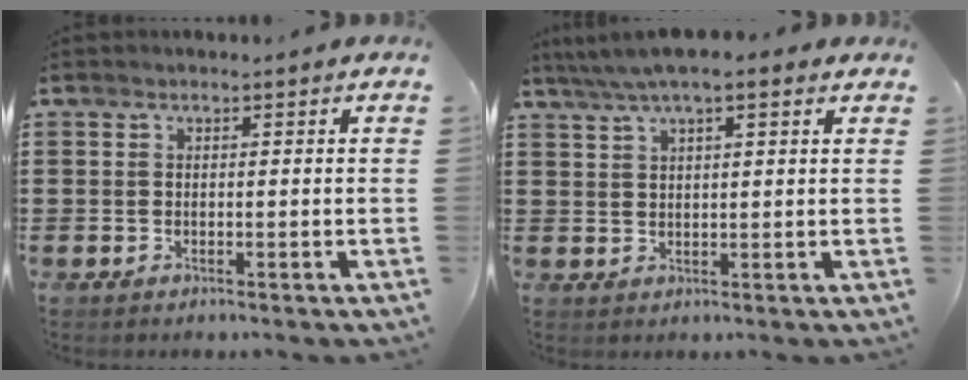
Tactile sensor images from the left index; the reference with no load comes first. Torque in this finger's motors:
{"motor_torque": [2.14, 0.00, 0.55, 0.06]}